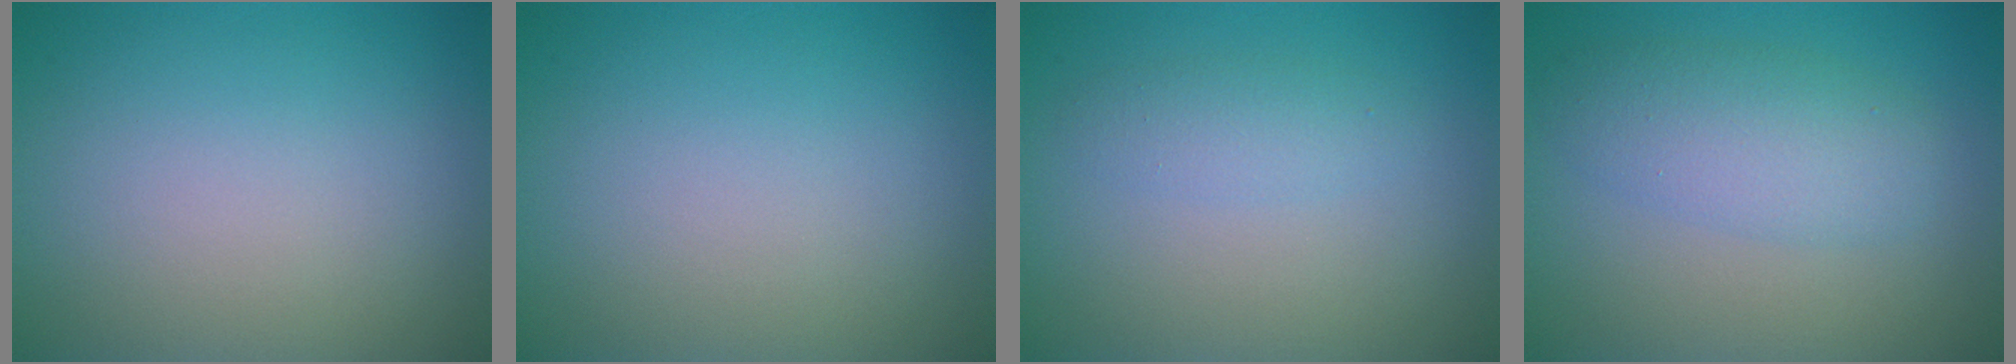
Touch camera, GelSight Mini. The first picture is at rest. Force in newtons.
{"total": 0.0}
{"total": 1.6, "press": 1.6, "slide": 0.0}
{"total": 4.1, "press": 4.1, "slide": 0.2}